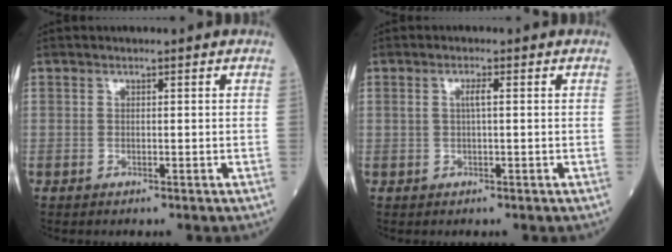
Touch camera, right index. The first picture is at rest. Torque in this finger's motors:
{"motor_torque": [0.47, 0.19, 0.17, 0.07]}